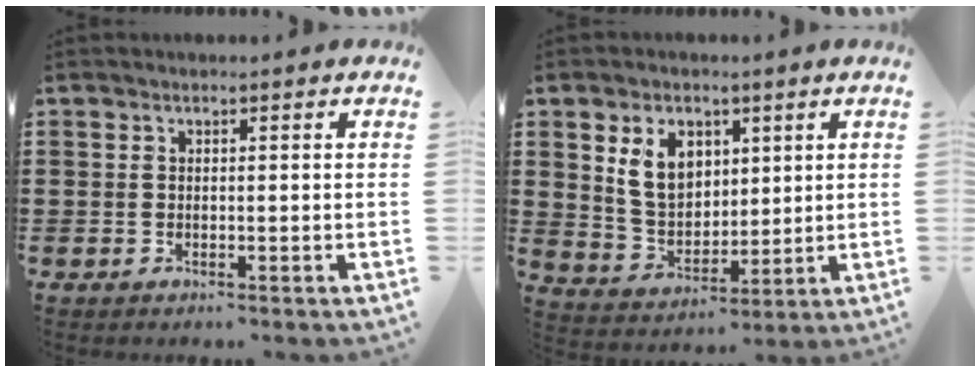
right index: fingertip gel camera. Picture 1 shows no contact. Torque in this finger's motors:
{"motor_torque": [1.49, 0.65, 0.35, 0.07]}